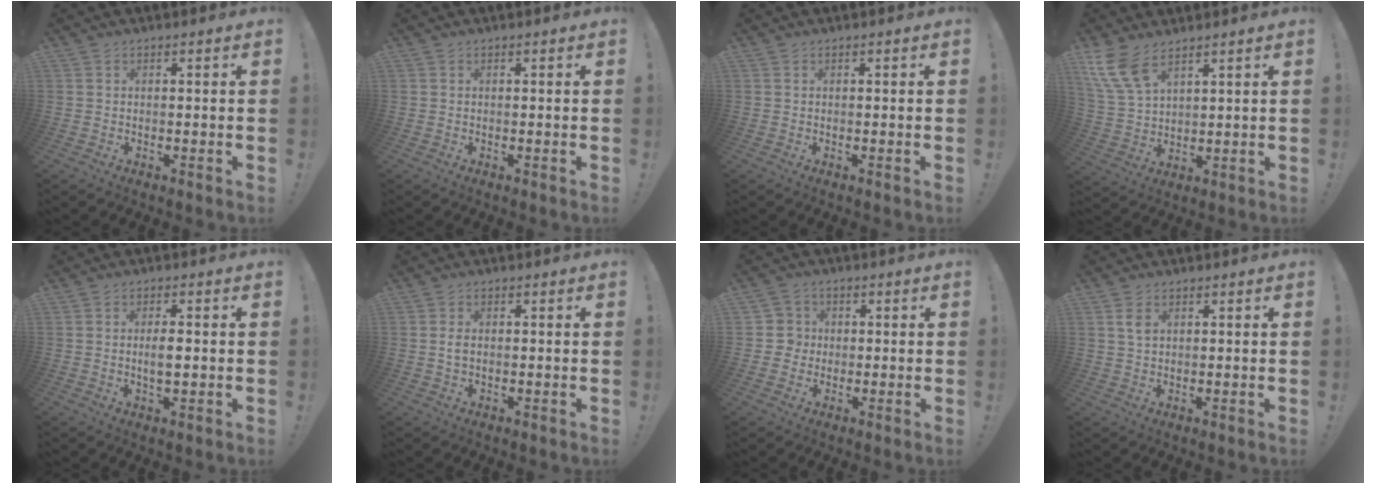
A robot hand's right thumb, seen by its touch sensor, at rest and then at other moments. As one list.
[{"total": 0.0}, {"total": 0.0}, {"total": 9.7, "force": [6.7, 4.0, 5.8], "torque": [-0.125, -0.025, 0.130]}, {"total": 3.8, "force": [-0.2, 1.4, 3.6], "torque": [-0.057, -0.005, -0.010]}, {"total": 1.5, "force": [-0.1, 1.0, 1.2], "torque": [-0.027, 0.007, -0.002]}, {"total": 4.6, "force": [-0.2, 4.5, 0.6], "torque": [-0.013, 0.006, -0.001]}, {"total": 3.4, "force": [1.4, 1.9, 2.4], "torque": [-0.036, -0.002, 0.023]}]